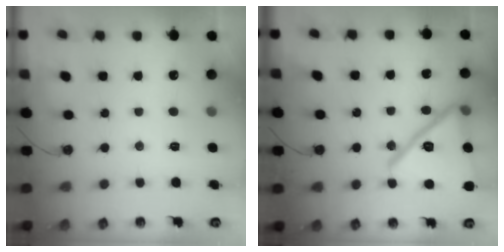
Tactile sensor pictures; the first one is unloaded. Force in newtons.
{"total": 23.2, "press": 20.6, "slide": 10.7}